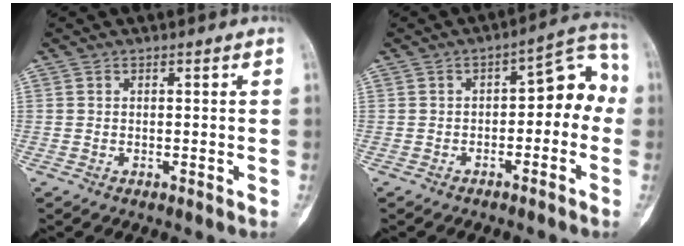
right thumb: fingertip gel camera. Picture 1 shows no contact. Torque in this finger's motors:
{"motor_torque": [0.96, 0.81, 0.53, -0.26, -0.01]}